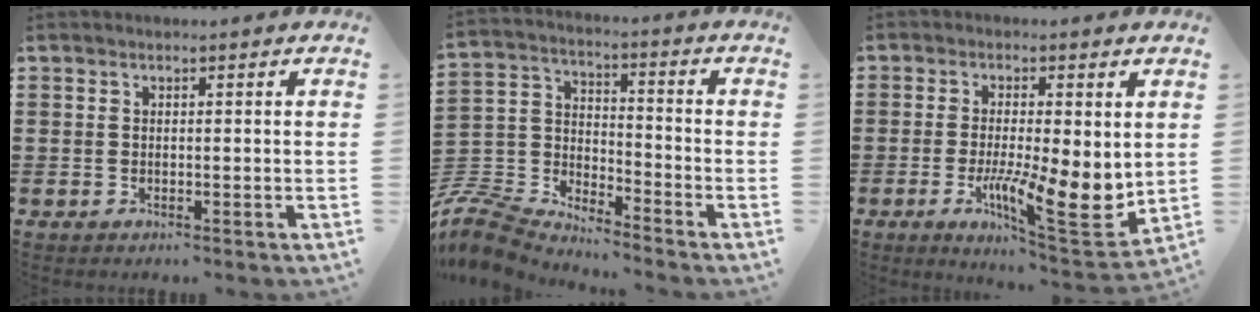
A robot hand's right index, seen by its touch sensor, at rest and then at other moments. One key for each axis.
{"total": 7.2, "fx": -6.9, "fy": 1.7, "fz": 1.2, "tx": -0.063, "ty": -0.007, "tz": -0.151}
{"total": 10.3, "fx": -2.2, "fy": 3.6, "fz": 9.4, "tx": -0.137, "ty": -0.009, "tz": -0.029}